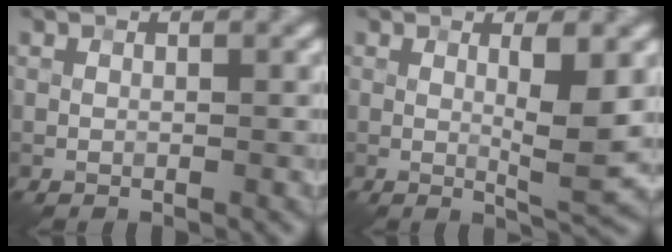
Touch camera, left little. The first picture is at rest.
{"total": 4.1, "force": [0.5, 0.6, 4.0], "torque": [-0.065, -0.011, 0.012]}